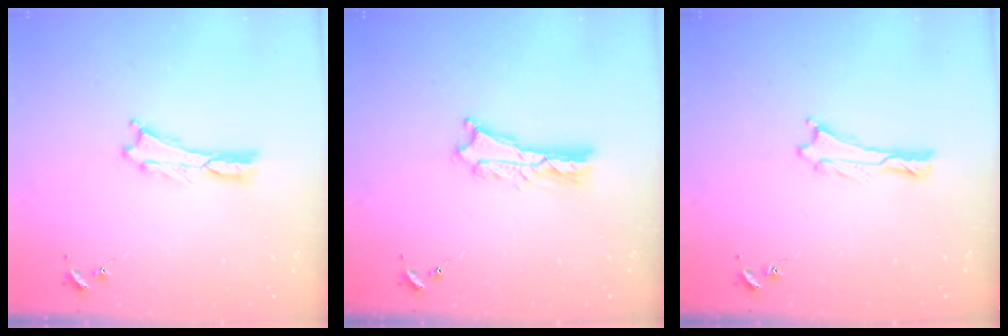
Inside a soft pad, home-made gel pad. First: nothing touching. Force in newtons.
{"total": 2.4, "press": 2.4, "slide": 0.2}
{"total": 0.0}